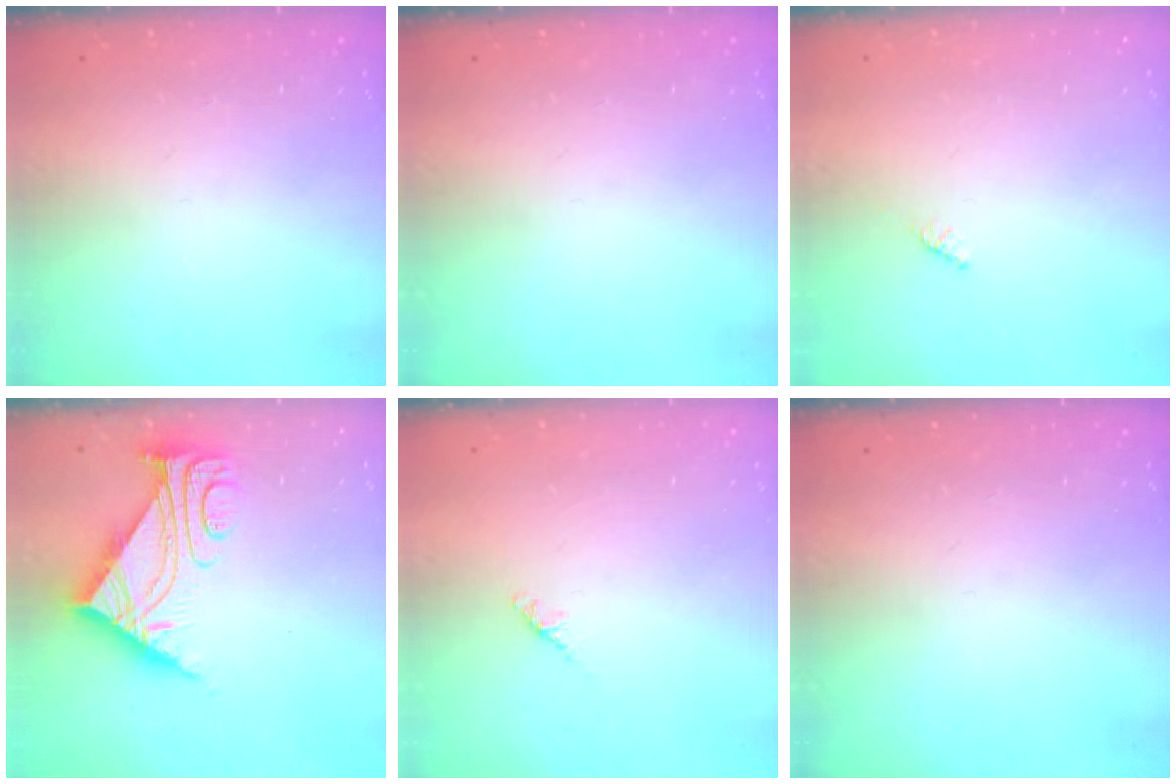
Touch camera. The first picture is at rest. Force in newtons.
{"total": 0.0}
{"total": 1.6, "press": 1.5, "slide": 0.4}
{"total": 7.1, "press": 7.0, "slide": 0.7}
{"total": 1.8, "press": 1.7, "slide": 0.6}
{"total": 0.0}